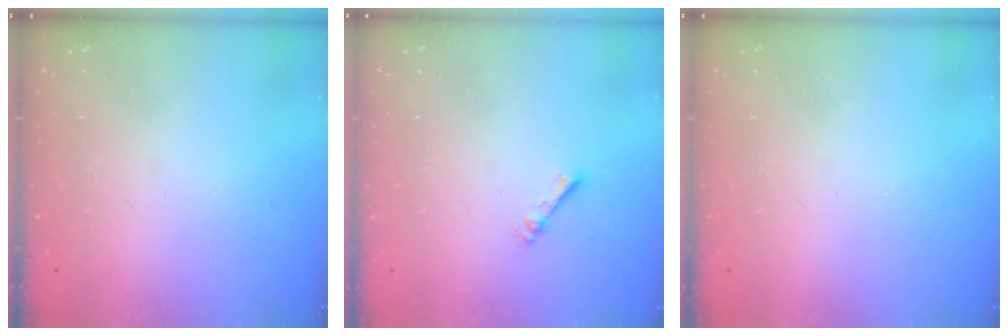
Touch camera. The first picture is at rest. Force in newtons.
{"total": 1.7, "press": 1.7, "slide": 0.2}
{"total": 0.0}